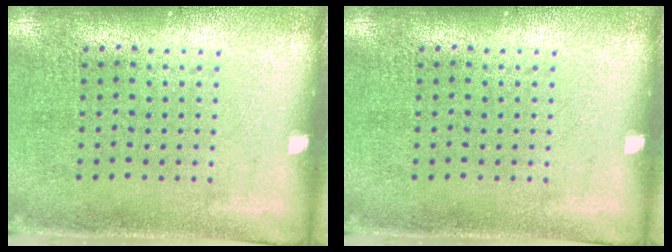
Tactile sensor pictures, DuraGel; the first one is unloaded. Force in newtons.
{"total": 0.0}